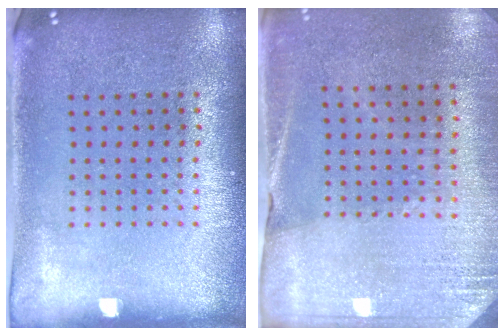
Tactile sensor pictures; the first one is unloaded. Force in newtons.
{"total": 2.6, "press": 2.5, "slide": 0.8}